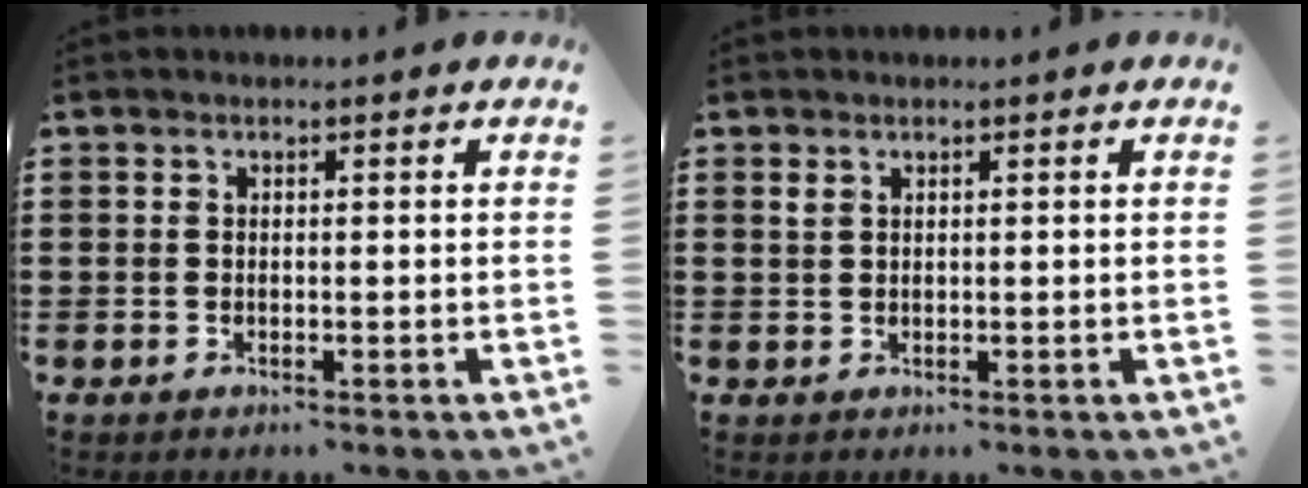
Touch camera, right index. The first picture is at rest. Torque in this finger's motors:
{"motor_torque": [0.02, -0.01, 0.01, 0.03]}